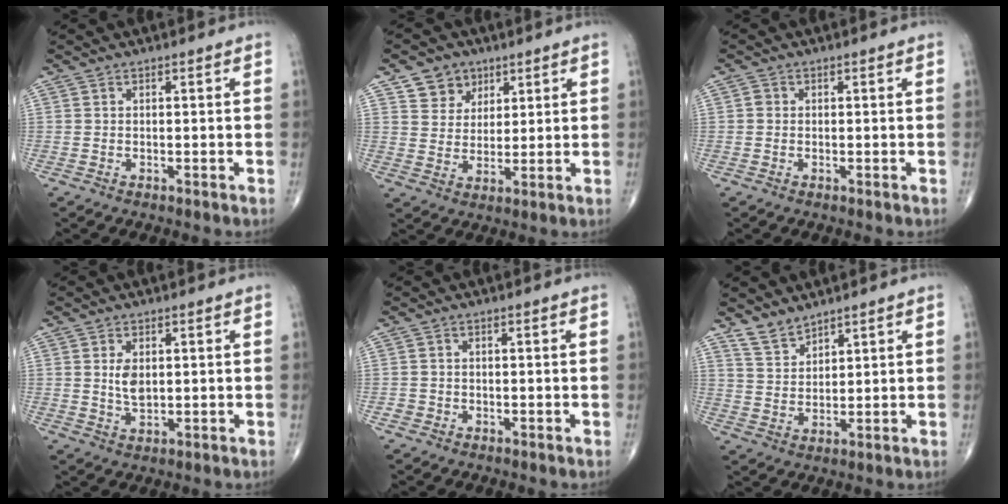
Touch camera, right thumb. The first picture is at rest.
{"total": 6.9, "force": [3.9, 5.5, 1.5], "torque": [0.004, -0.021, 0.071]}
{"total": 0.8, "force": [0.0, 0.8, 0.2], "torque": [0.002, 0.002, -0.001]}
{"total": 3.9, "force": [0.8, 2.3, 3.1], "torque": [-0.050, -0.010, 0.020]}
{"total": 1.1, "force": [-0.5, 0.9, 0.1], "torque": [0.008, 0.005, -0.011]}
{"total": 4.6, "force": [4.0, 1.8, 1.1], "torque": [-0.012, -0.026, 0.087]}